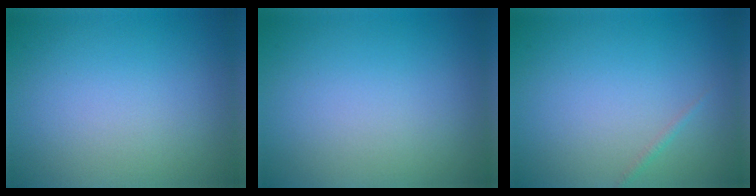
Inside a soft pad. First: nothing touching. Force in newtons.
{"total": 0.0}
{"total": 0.6, "press": 0.6, "slide": 0.0}